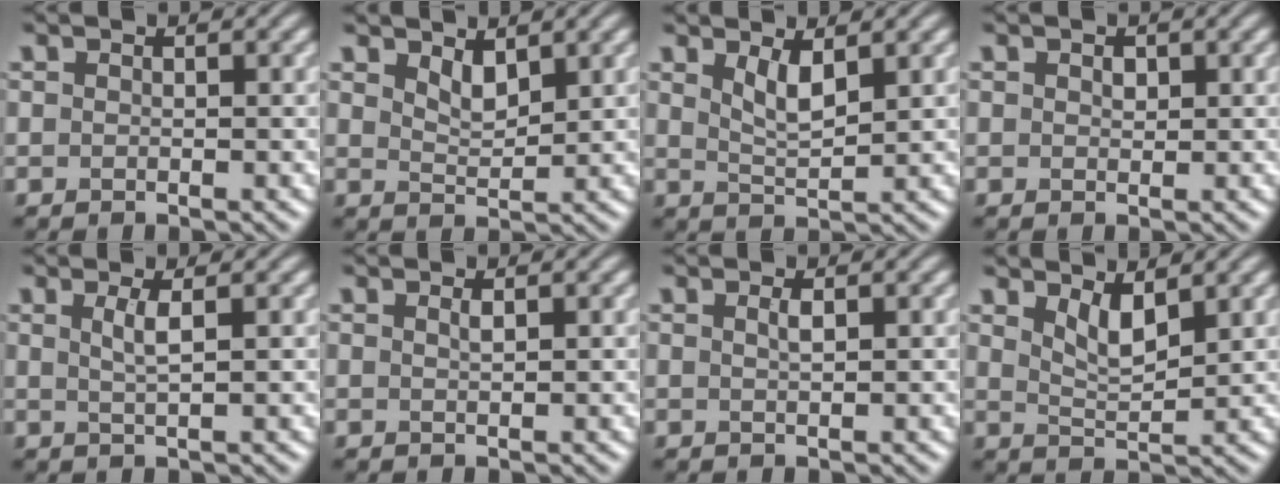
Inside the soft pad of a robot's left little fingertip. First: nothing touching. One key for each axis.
{"total": 2.1, "fx": 1.5, "fy": 0.8, "fz": 1.3, "tx": -0.025, "ty": -0.007, "tz": 0.030}
{"total": 2.5, "fx": 1.4, "fy": 0.7, "fz": 1.9, "tx": -0.038, "ty": -0.008, "tz": 0.031}
{"total": 0.8, "fx": 0.4, "fy": 0.5, "fz": 0.5, "tx": -0.009, "ty": -0.001, "tz": 0.007}
{"total": 1.9, "fx": 0.6, "fy": 0.4, "fz": 1.7, "tx": -0.032, "ty": 0.000, "tz": 0.008}
{"total": 0.7, "fx": 0.4, "fy": 0.1, "fz": 0.5, "tx": -0.009, "ty": 0.001, "tz": 0.008}
{"total": 0.9, "fx": 0.4, "fy": 0.2, "fz": 0.8, "tx": -0.013, "ty": 0.003, "tz": 0.007}
{"total": 2.7, "fx": 1.7, "fy": 0.8, "fz": 1.9, "tx": -0.039, "ty": -0.011, "tz": 0.035}